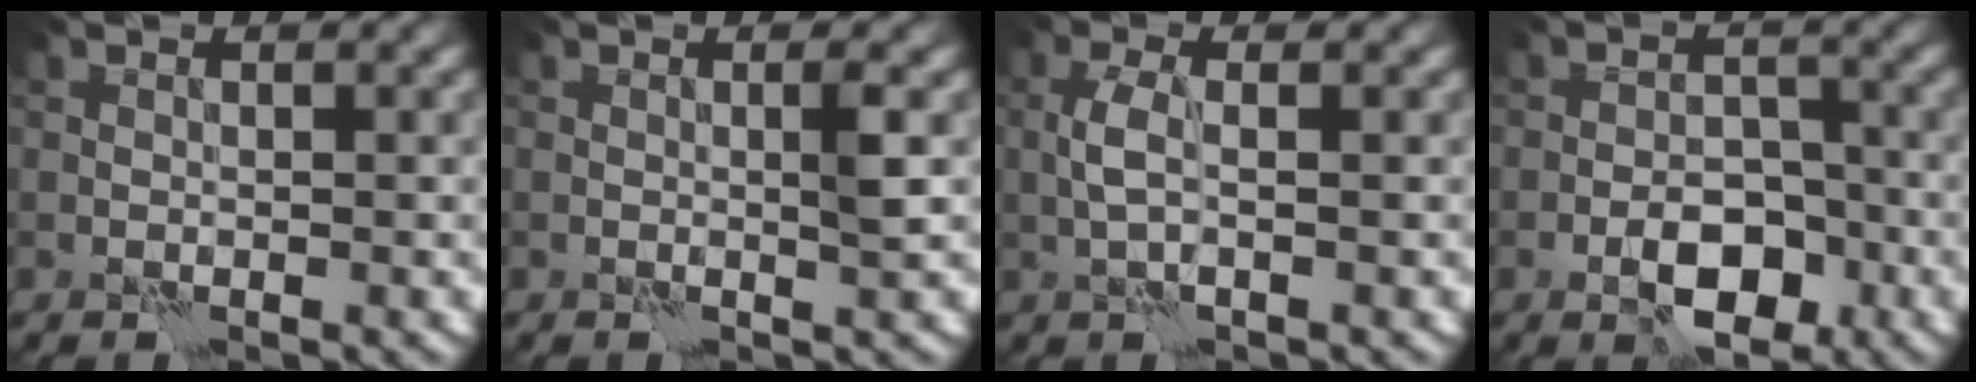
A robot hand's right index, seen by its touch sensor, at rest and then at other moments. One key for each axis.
{"total": 1.2, "fx": 0.1, "fy": -0.3, "fz": 1.2, "tx": -0.022, "ty": 0.000, "tz": 0.001}
{"total": 2.0, "fx": -0.1, "fy": 0.5, "fz": 2.0, "tx": -0.049, "ty": 0.005, "tz": -0.006}
{"total": 4.6, "fx": -2.4, "fy": 2.4, "fz": 3.1, "tx": -0.040, "ty": 0.005, "tz": -0.040}